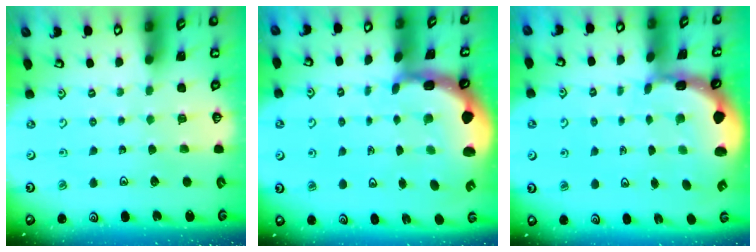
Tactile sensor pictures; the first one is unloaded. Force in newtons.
{"total": 3.8, "press": 3.6, "slide": 1.0}
{"total": 2.5, "press": 2.4, "slide": 0.9}